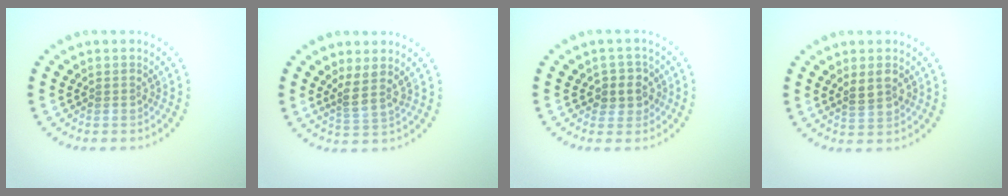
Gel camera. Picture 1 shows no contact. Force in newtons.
{"total": 2.3, "press": 1.7, "slide": 1.6}
{"total": 2.4, "press": 2.2, "slide": 0.9}
{"total": 2.1, "press": 2.1, "slide": 0.5}